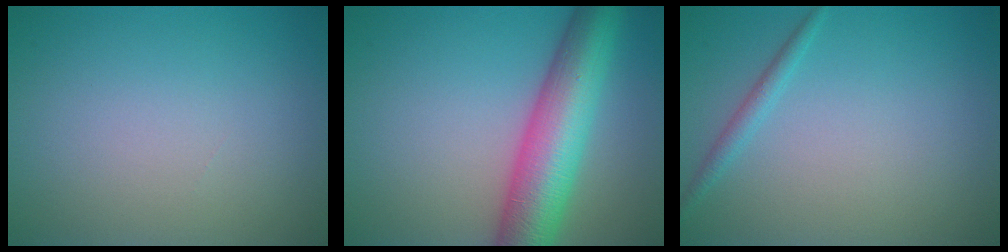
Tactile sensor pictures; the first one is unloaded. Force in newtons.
{"total": 9.1, "press": 9.1, "slide": 0.3}
{"total": 1.3, "press": 1.3, "slide": 0.0}